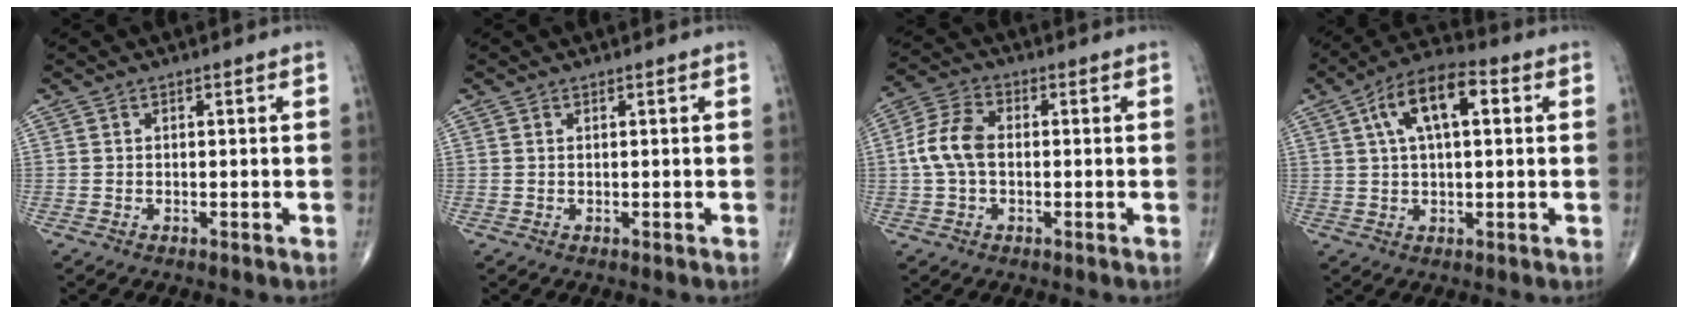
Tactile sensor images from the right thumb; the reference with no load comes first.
{"total": 0.0}
{"total": 7.8, "force": [-0.1, 4.9, 6.0], "torque": [-0.128, 0.021, -0.010]}
{"total": 11.8, "force": [3.4, 5.2, 10.0], "torque": [-0.174, 0.023, 0.052]}